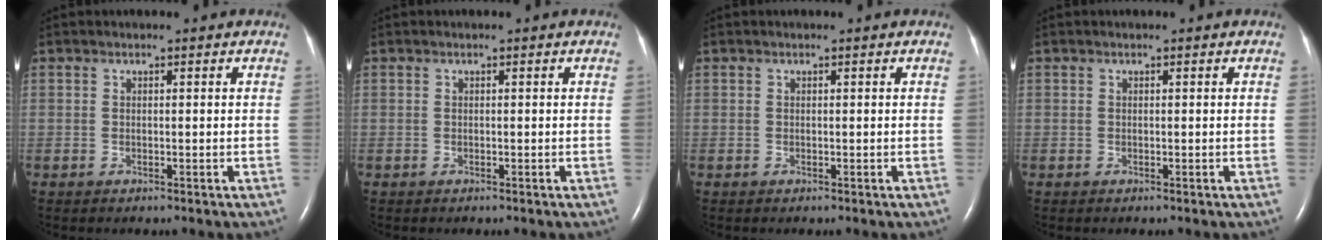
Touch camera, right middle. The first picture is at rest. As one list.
[{"total": 0.0}, {"total": 0.0}, {"total": 0.0}]